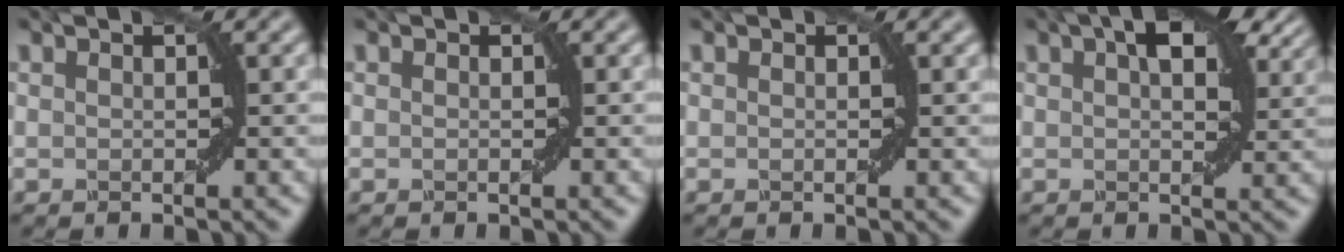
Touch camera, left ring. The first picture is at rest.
{"total": 0.0}
{"total": 0.0}
{"total": 7.2, "force": [3.6, 3.0, 5.5], "torque": [-0.068, 0.023, 0.045]}